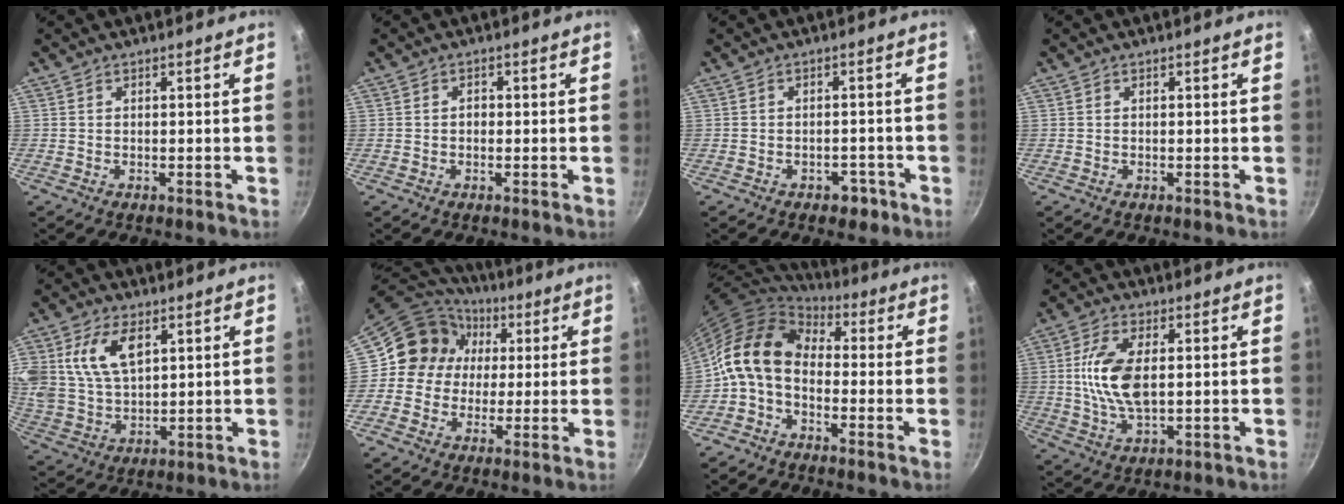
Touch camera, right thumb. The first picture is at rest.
{"total": 1.1, "force": [-0.2, 0.9, 0.7], "torque": [-0.004, 0.004, -0.006]}
{"total": 3.1, "force": [-2.0, 2.0, 1.3], "torque": [-0.003, 0.017, -0.022]}
{"total": 0.0}
{"total": 13.4, "force": [4.9, 7.8, 9.7], "torque": [-0.188, -0.007, 0.106]}
{"total": 14.2, "force": [1.7, 13.0, 5.4], "torque": [-0.073, 0.034, 0.026]}
{"total": 11.9, "force": [-1.8, 8.2, 8.5], "torque": [-0.155, 0.053, -0.053]}
{"total": 11.1, "force": [1.0, 5.5, 9.6], "torque": [-0.199, -0.003, 0.023]}